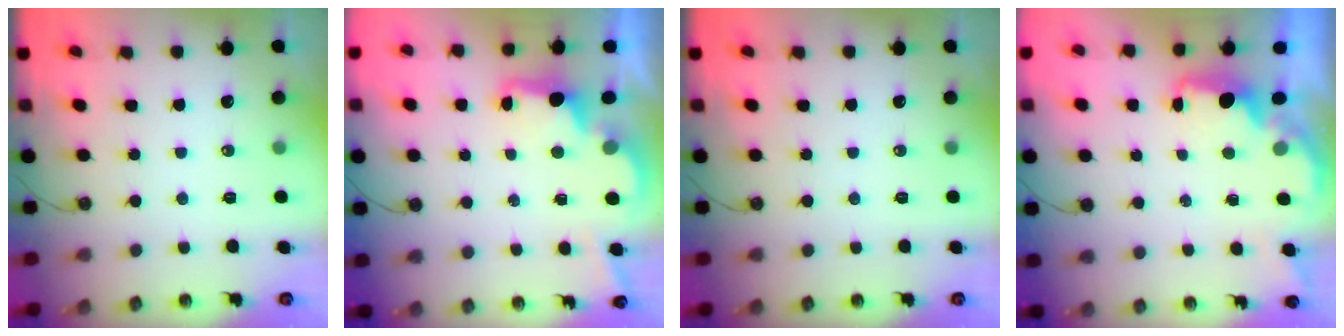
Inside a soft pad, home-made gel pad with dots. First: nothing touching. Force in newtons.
{"total": 2.5, "press": 2.4, "slide": 0.8}
{"total": 0.0}
{"total": 2.0, "press": 1.8, "slide": 0.8}